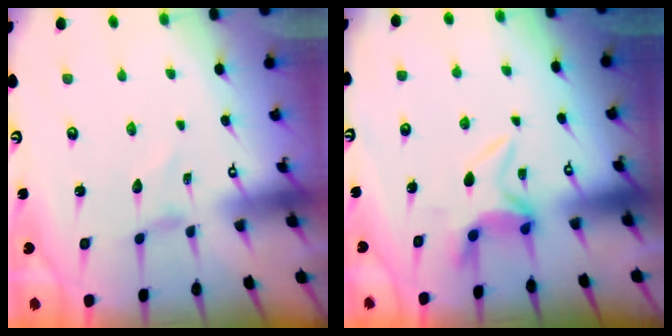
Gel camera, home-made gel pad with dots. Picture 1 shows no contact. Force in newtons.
{"total": 5.0, "press": 4.8, "slide": 1.3}